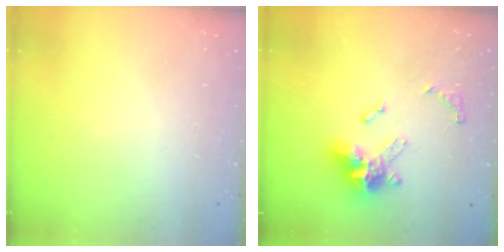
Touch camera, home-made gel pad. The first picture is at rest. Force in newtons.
{"total": 14.7, "press": 14.6, "slide": 1.6}